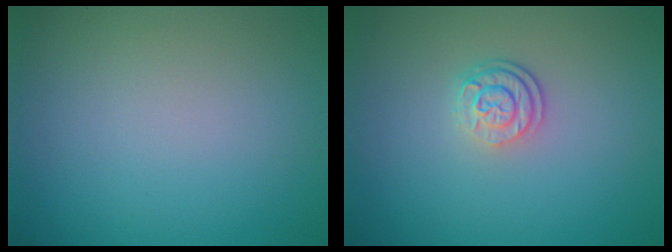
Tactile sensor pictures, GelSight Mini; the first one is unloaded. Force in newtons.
{"total": 2.6, "press": 1.9, "slide": 1.8}